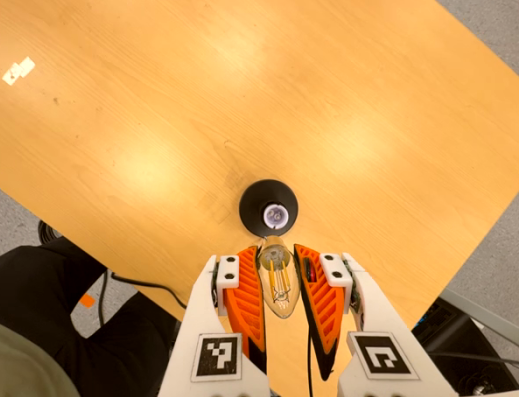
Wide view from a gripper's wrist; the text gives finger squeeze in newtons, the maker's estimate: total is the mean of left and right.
{"total": 19.8, "left": 20.8, "right": 18.8}